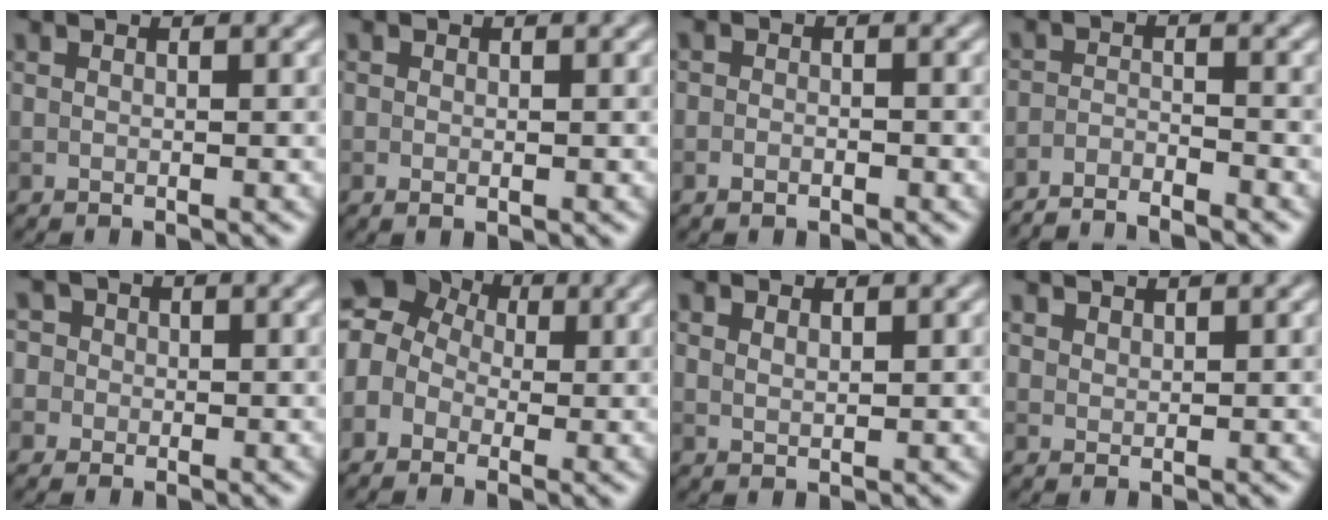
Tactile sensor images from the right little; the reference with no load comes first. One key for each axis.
{"total": 0.6, "fx": 0.0, "fy": 0.4, "fz": 0.4, "tx": -0.004, "ty": -0.002, "tz": 0.000}
{"total": 1.2, "fx": -0.6, "fy": 0.8, "fz": 0.7, "tx": -0.005, "ty": -0.001, "tz": -0.012}
{"total": 4.0, "fx": -3.8, "fy": 0.4, "fz": 1.3, "tx": -0.026, "ty": -0.006, "tz": -0.071}
{"total": 4.3, "fx": 1.2, "fy": 3.9, "fz": 1.2, "tx": -0.005, "ty": 0.038, "tz": -0.007}
{"total": 7.4, "fx": 1.2, "fy": 6.3, "fz": 3.7, "tx": -0.067, "ty": 0.032, "tz": -0.029}
{"total": 1.0, "fx": 0.7, "fy": 0.4, "fz": 0.5, "tx": -0.013, "ty": -0.002, "tz": 0.016}
{"total": 1.6, "fx": 1.6, "fy": 0.4, "fz": 0.2, "tx": -0.007, "ty": -0.003, "tz": 0.037}